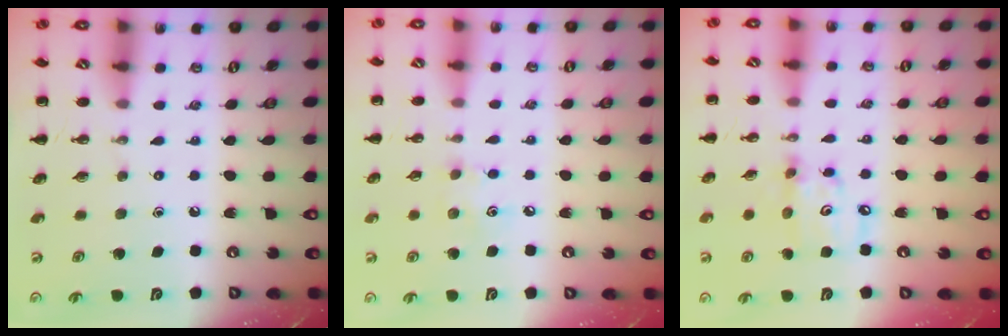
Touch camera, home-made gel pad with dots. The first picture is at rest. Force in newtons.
{"total": 4.6, "press": 4.6, "slide": 0.9}
{"total": 7.7, "press": 7.6, "slide": 1.4}